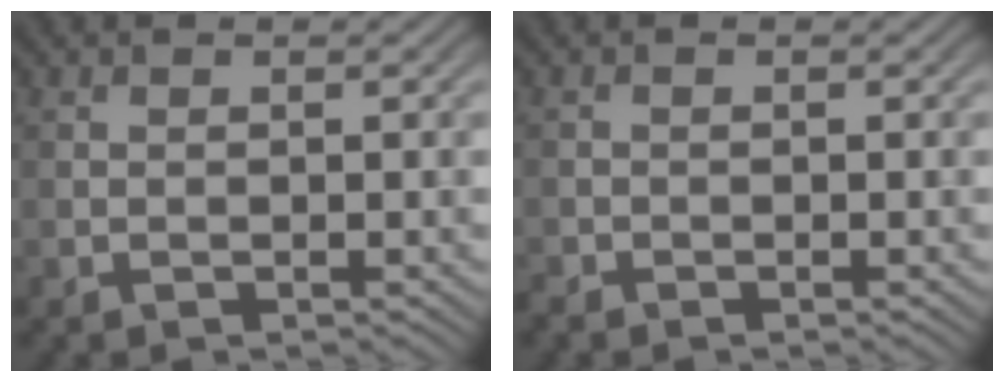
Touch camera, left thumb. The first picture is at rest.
{"total": 1.0, "force": [-0.9, 0.6, 0.1], "torque": [-0.004, -0.004, -0.021]}